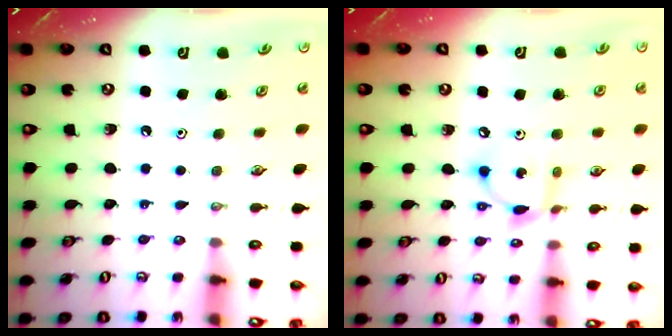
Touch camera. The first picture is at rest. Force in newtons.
{"total": 8.6, "press": 8.6, "slide": 0.4}